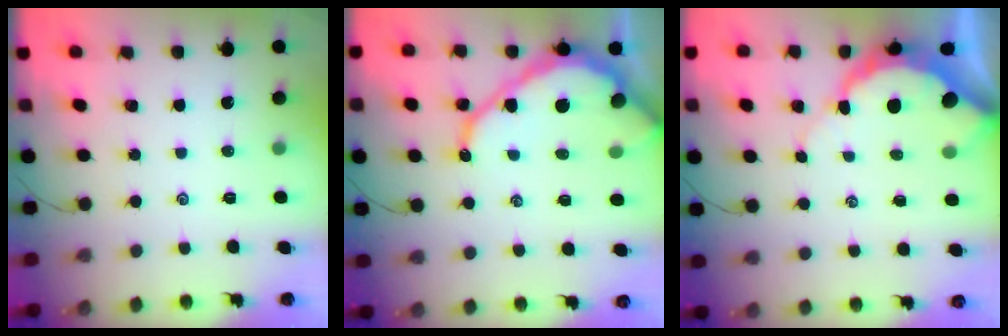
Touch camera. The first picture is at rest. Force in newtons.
{"total": 15.3, "press": 15.3, "slide": 1.2}
{"total": 8.3, "press": 8.2, "slide": 0.9}